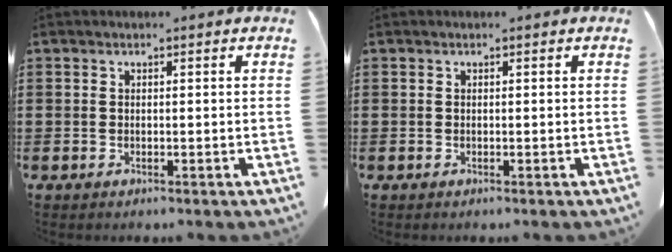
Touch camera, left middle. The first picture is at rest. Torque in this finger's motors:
{"motor_torque": [-0.36, -0.36, 0.04, 0.02]}